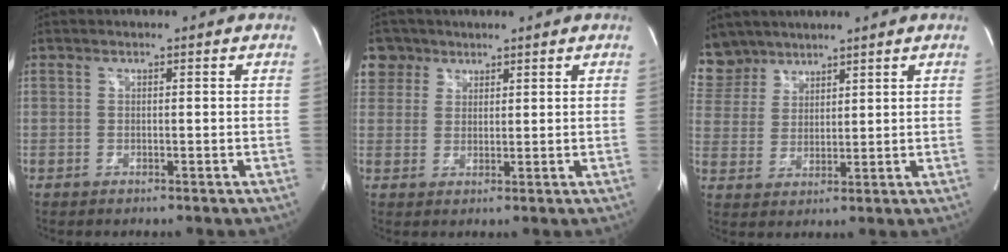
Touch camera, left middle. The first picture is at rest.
{"total": 5.2, "force": [3.2, 4.1, 0.1], "torque": [0.002, 0.012, 0.064]}
{"total": 7.9, "force": [6.8, 4.0, 0.0], "torque": [-0.004, 0.010, 0.145]}